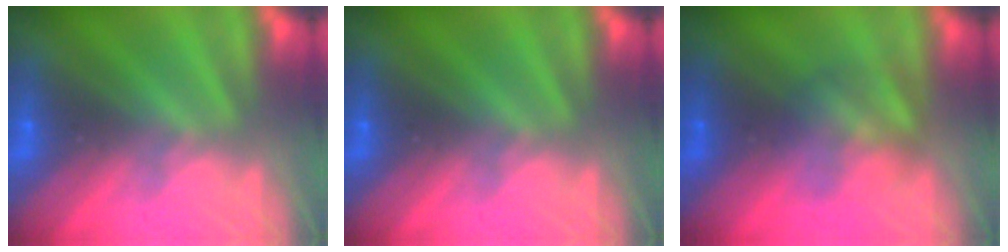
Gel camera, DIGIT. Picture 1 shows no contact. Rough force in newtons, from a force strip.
{"total": 0.0}
{"total": 2.9}